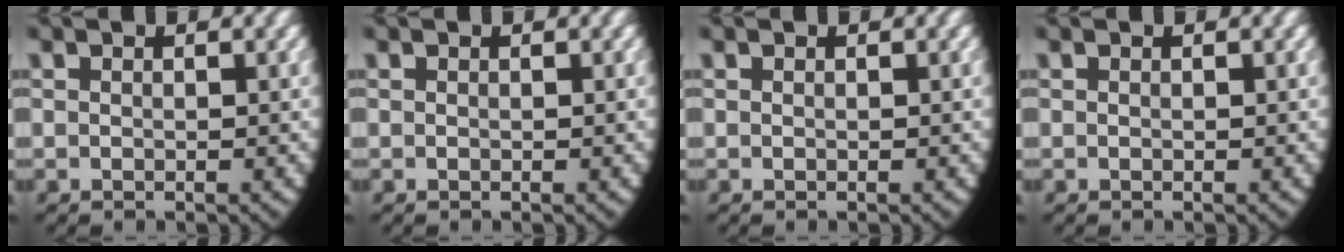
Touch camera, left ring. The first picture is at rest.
{"total": 0.0}
{"total": 0.0}
{"total": 0.0}